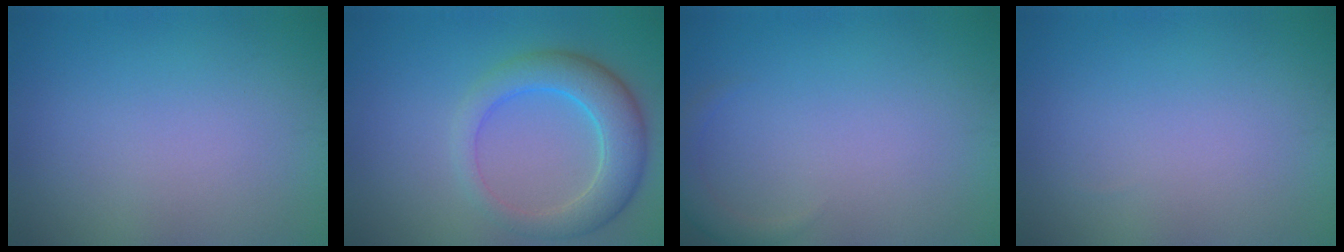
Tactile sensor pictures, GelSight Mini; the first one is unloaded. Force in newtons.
{"total": 5.4, "press": 5.4, "slide": 0.2}
{"total": 1.4, "press": 1.4, "slide": 0.1}
{"total": 0.0}